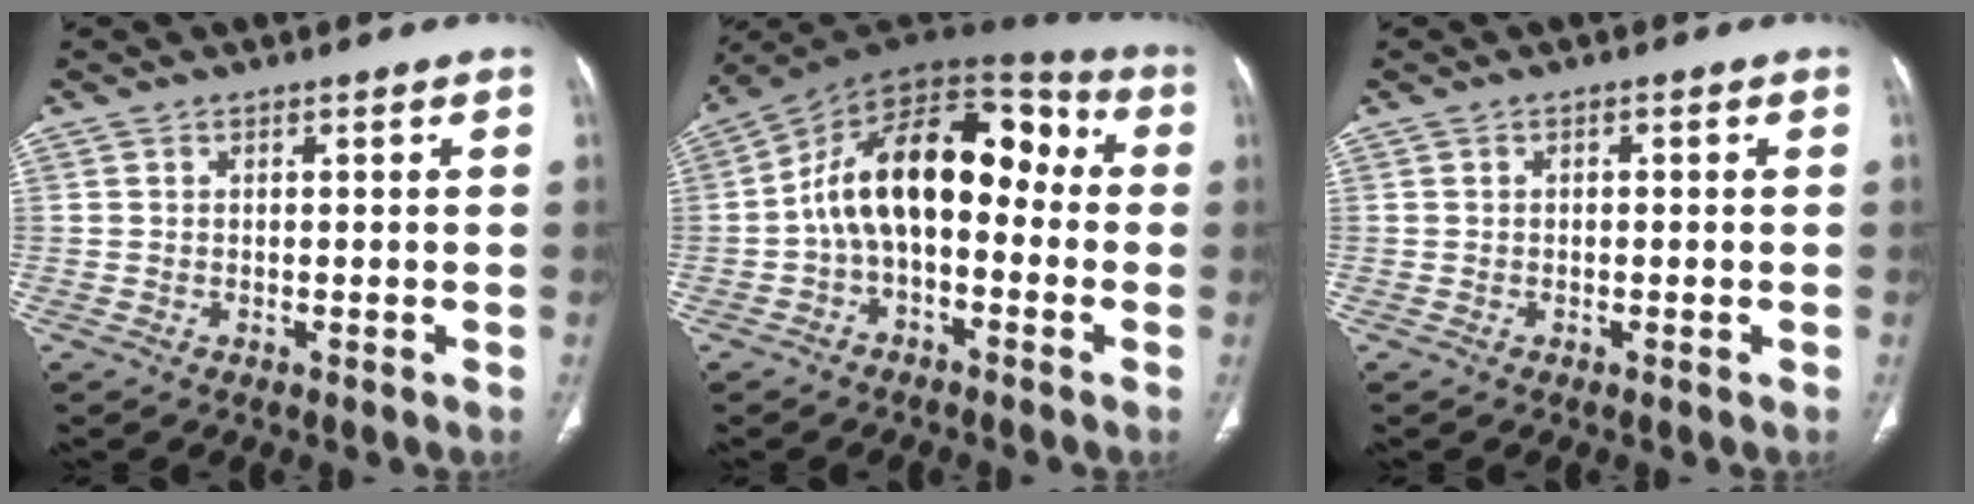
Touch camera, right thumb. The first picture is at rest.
{"total": 16.9, "force": [-1.1, 10.0, 13.5], "torque": [-0.190, 0.067, -0.033]}
{"total": 0.5, "force": [0.0, 0.3, 0.4], "torque": [-0.008, 0.001, 0.000]}